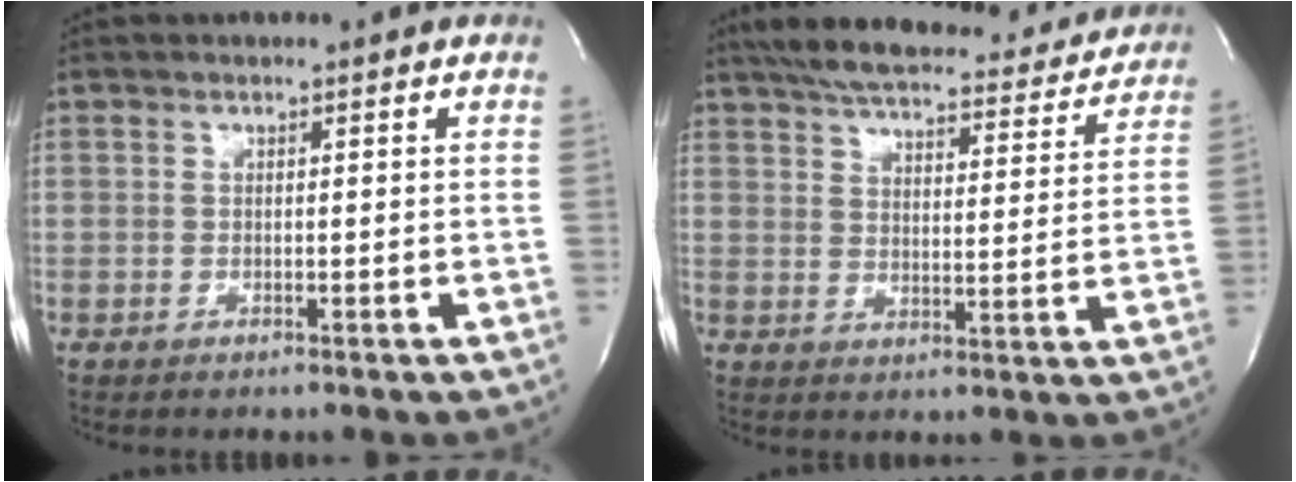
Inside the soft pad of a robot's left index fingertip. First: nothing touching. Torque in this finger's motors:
{"motor_torque": [-0.36, -0.36, 0.24, 0.06]}